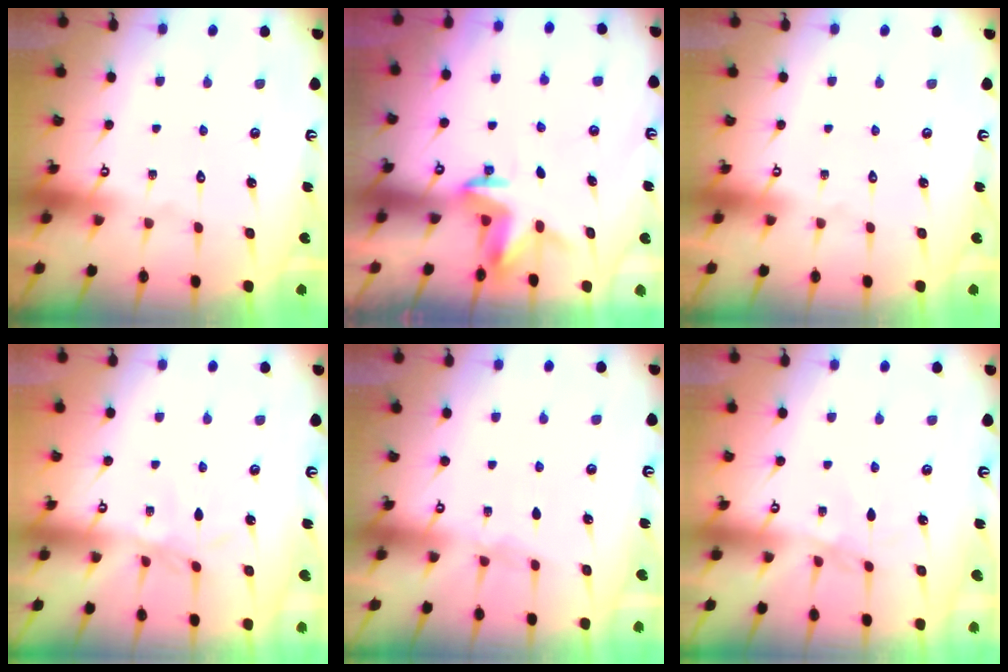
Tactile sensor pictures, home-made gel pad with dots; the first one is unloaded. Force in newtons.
{"total": 3.2, "press": 3.2, "slide": 0.3}
{"total": 0.0}
{"total": 2.6, "press": 2.6, "slide": 0.4}
{"total": 2.4, "press": 2.4, "slide": 0.3}
{"total": 2.3, "press": 2.3, "slide": 0.4}